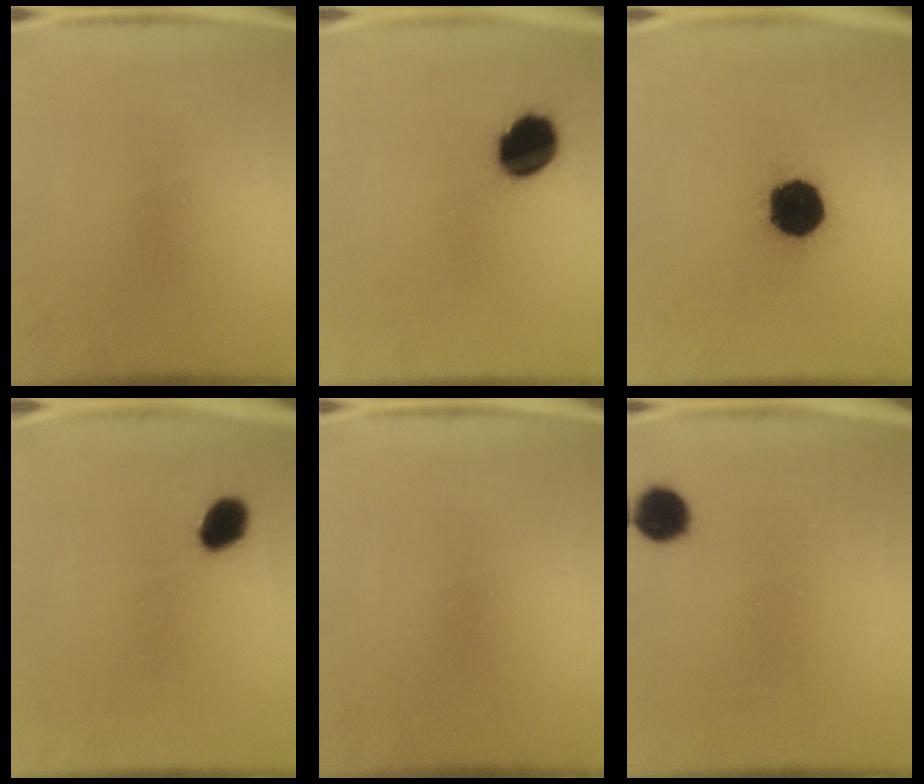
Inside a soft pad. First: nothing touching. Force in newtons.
{"total": 11.7}
{"total": 18.2}
{"total": 5.6}
{"total": 0.0}
{"total": 5.4}